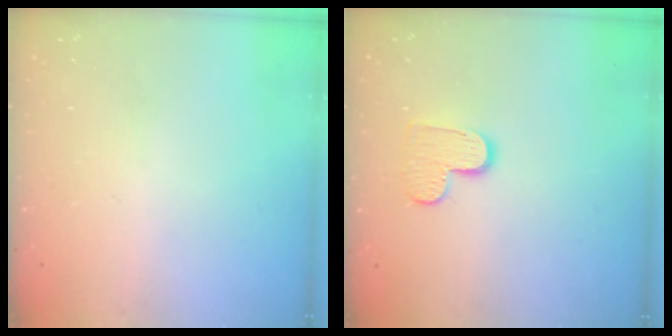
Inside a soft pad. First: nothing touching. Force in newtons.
{"total": 8.5, "press": 8.4, "slide": 0.4}